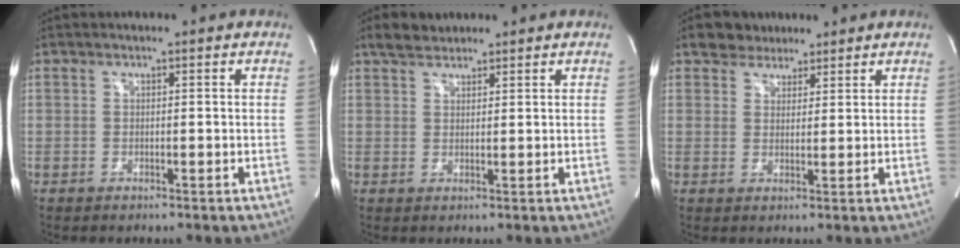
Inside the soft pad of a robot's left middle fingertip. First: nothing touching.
{"total": 3.2, "force": [2.7, 1.4, 1.0], "torque": [-0.026, 0.016, 0.049]}
{"total": 4.3, "force": [3.3, 2.7, 0.6], "torque": [-0.012, 0.015, 0.055]}